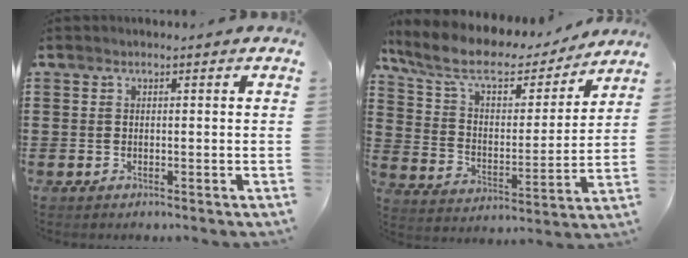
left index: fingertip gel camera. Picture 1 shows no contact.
{"total": 9.7, "force": [7.3, 3.6, 5.2], "torque": [-0.130, -0.036, 0.125]}